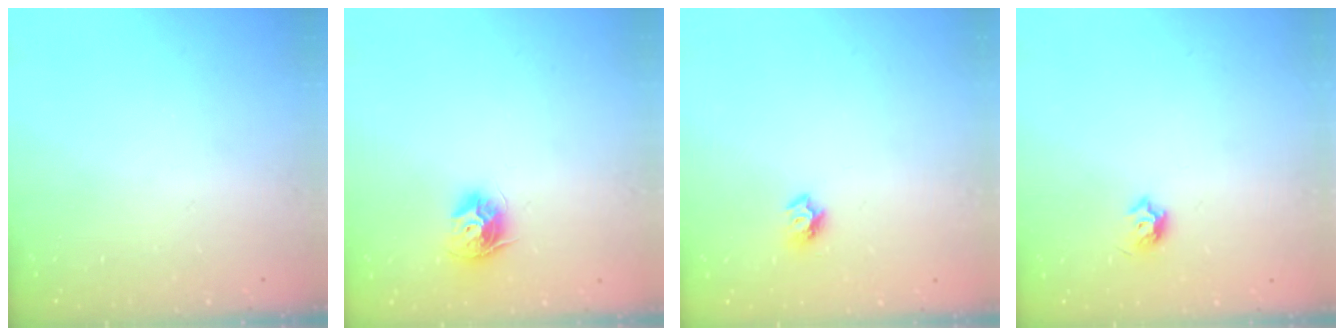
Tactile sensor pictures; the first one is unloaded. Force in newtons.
{"total": 9.5, "press": 9.5, "slide": 0.3}
{"total": 7.0, "press": 7.0, "slide": 0.7}
{"total": 5.2, "press": 5.1, "slide": 1.0}